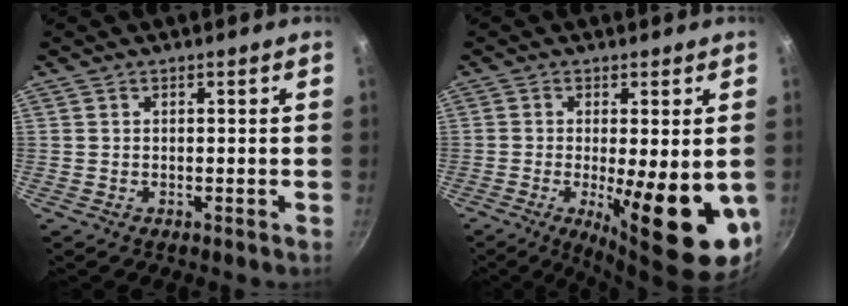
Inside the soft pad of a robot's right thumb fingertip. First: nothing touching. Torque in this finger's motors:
{"motor_torque": [-0.21, 1.21, 1.82, -0.53, 0.20]}